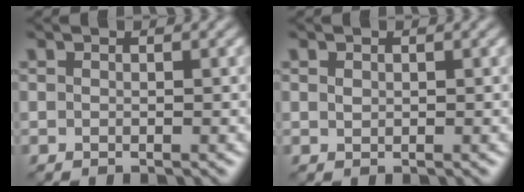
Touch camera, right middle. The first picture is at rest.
{"total": 0.5, "force": [0.2, 0.4, 0.3], "torque": [-0.010, 0.000, 0.006]}